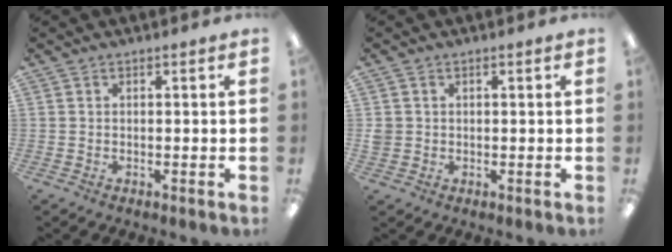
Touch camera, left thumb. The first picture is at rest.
{"total": 1.7, "force": [0.1, 1.7, 0.4], "torque": [-0.008, 0.004, 0.000]}